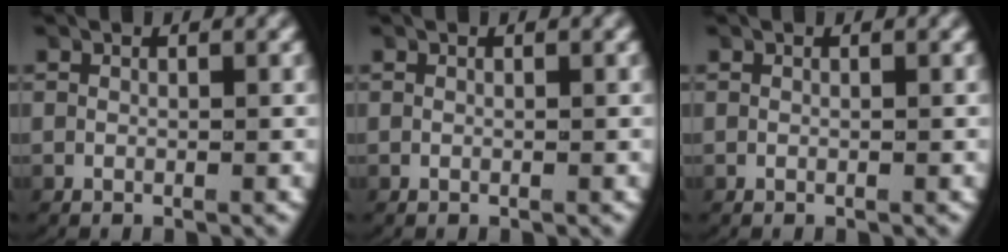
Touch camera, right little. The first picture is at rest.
{"total": 0.0}
{"total": 0.0}